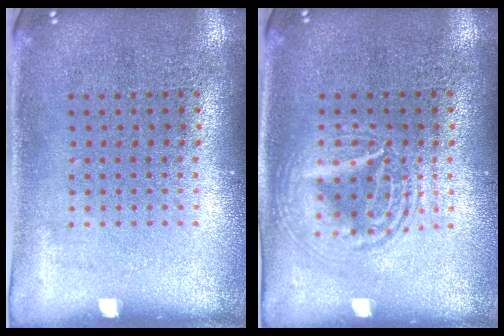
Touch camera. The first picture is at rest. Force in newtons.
{"total": 2.9, "press": 2.9, "slide": 0.3}